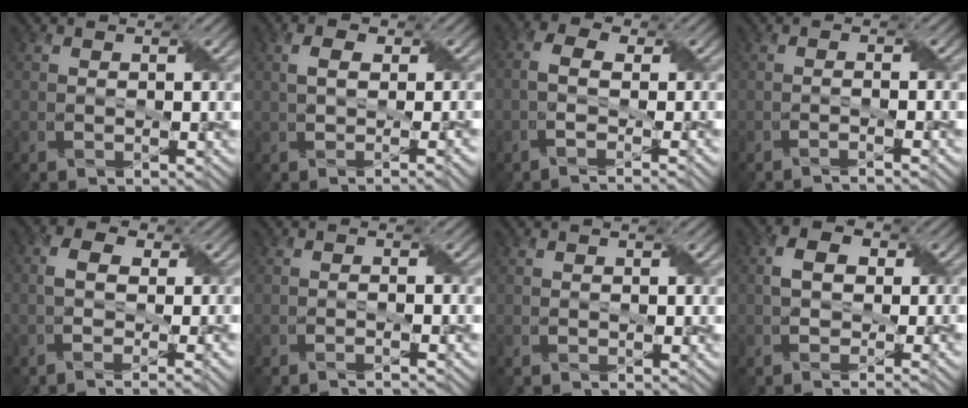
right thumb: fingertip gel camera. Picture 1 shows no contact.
{"total": 4.5, "force": [0.2, 1.9, 4.1], "torque": [-0.052, 0.012, 0.001]}
{"total": 3.6, "force": [-1.1, 1.1, 3.3], "torque": [-0.058, 0.005, -0.033]}
{"total": 1.8, "force": [-1.2, 0.1, 1.4], "torque": [-0.016, 0.004, -0.035]}
{"total": 4.1, "force": [-0.9, 1.5, 3.6], "torque": [-0.060, 0.000, -0.022]}
{"total": 1.5, "force": [-0.9, 0.1, 1.2], "torque": [-0.012, 0.003, -0.027]}
{"total": 0.0}
{"total": 3.7, "force": [-0.6, 2.0, 3.0], "torque": [-0.051, -0.001, -0.014]}